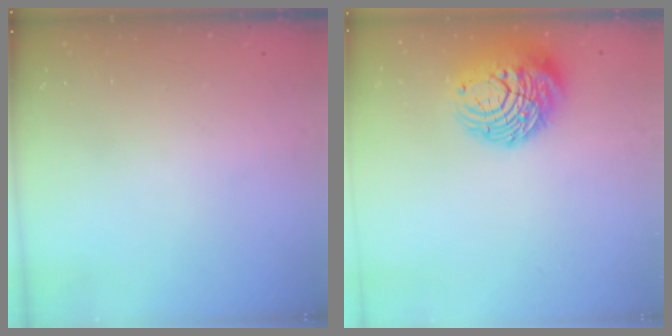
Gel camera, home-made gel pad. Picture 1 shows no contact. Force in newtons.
{"total": 13.3, "press": 13.2, "slide": 1.4}